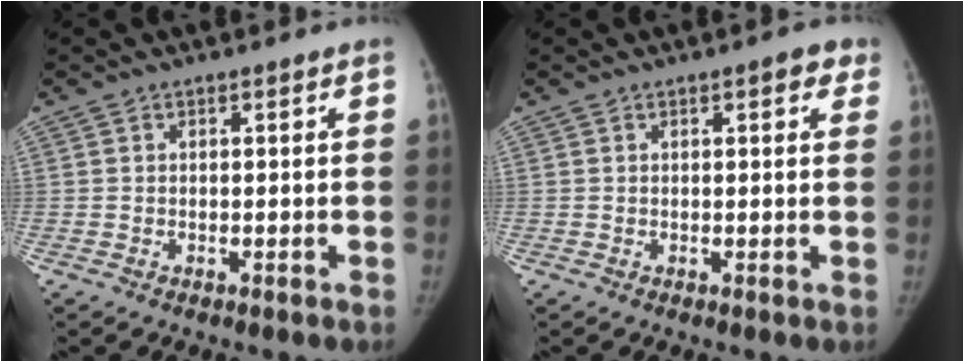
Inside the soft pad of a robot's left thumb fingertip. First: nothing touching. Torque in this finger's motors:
{"motor_torque": [0.21, -0.02, 0.09, -0.23, 0.09]}